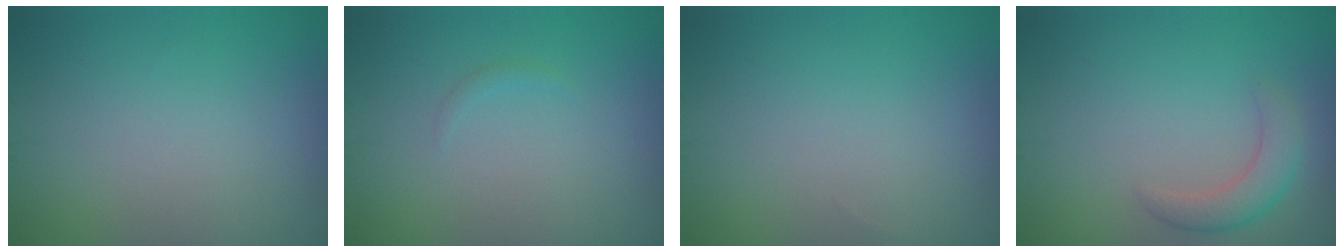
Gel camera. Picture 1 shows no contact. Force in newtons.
{"total": 0.5, "press": 0.5, "slide": 0.1}
{"total": 0.0}
{"total": 2.7, "press": 2.6, "slide": 0.2}